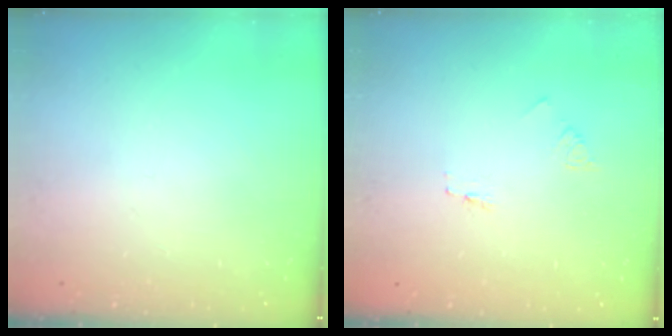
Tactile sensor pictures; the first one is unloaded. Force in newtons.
{"total": 1.7, "press": 1.7, "slide": 0.2}